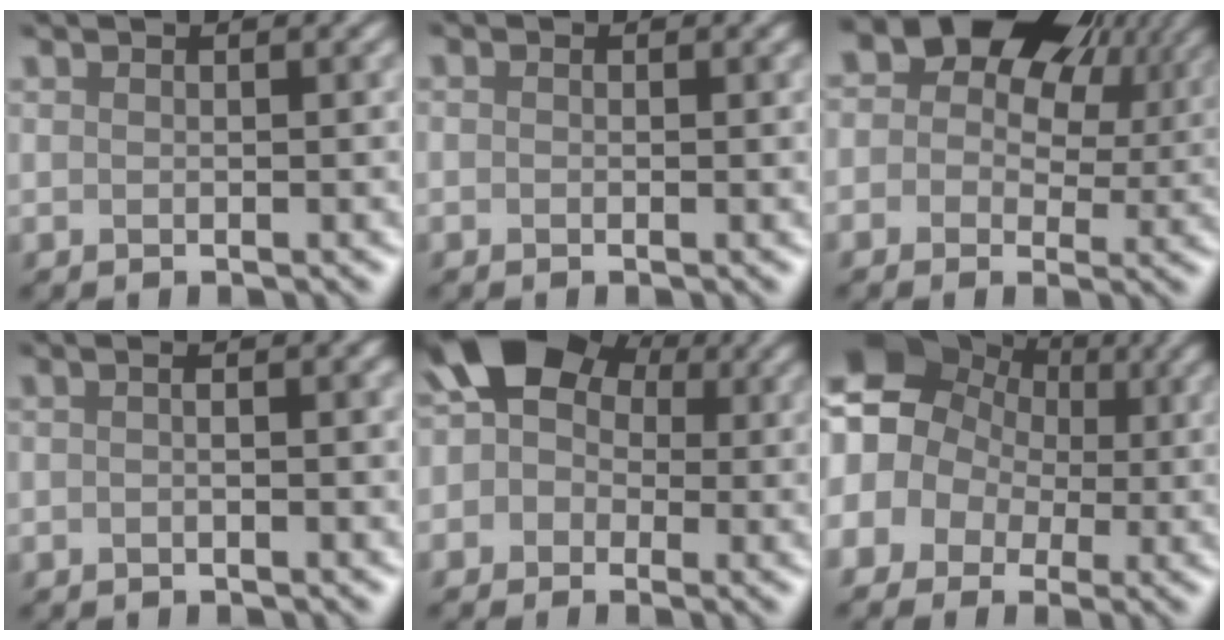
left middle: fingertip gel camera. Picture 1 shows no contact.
{"total": 0.9, "force": [-0.6, -0.5, -0.6], "torque": [0.002, -0.001, -0.001]}
{"total": 9.5, "force": [4.6, 6.1, 5.7], "torque": [-0.091, 0.041, 0.072]}
{"total": 2.0, "force": [-0.3, 0.7, 1.9], "torque": [-0.017, 0.010, -0.010]}
{"total": 4.9, "force": [0.1, 4.1, 2.8], "torque": [-0.065, 0.007, 0.015]}
{"total": 7.4, "force": [0.3, 7.1, 2.1], "torque": [-0.079, 0.024, -0.015]}